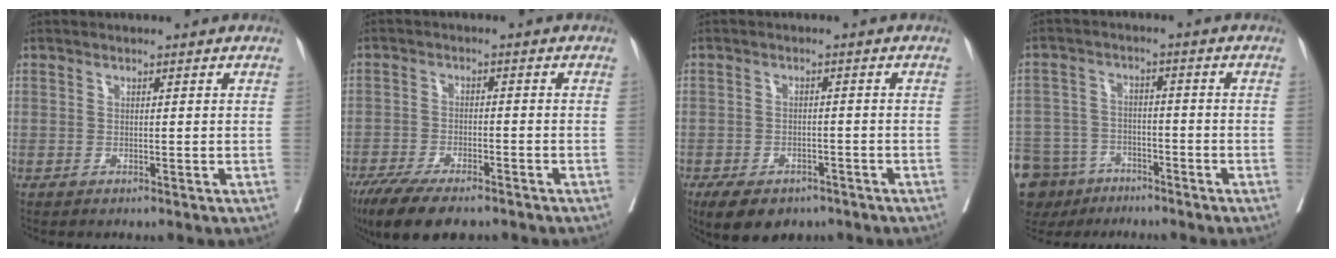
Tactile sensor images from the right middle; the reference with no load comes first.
{"total": 10.8, "force": [-8.2, 3.0, 6.3], "torque": [-0.103, -0.018, -0.131]}
{"total": 8.7, "force": [-6.2, 4.5, 4.2], "torque": [-0.067, -0.004, -0.091]}
{"total": 13.4, "force": [-9.3, 8.8, 4.1], "torque": [-0.116, 0.001, -0.146]}